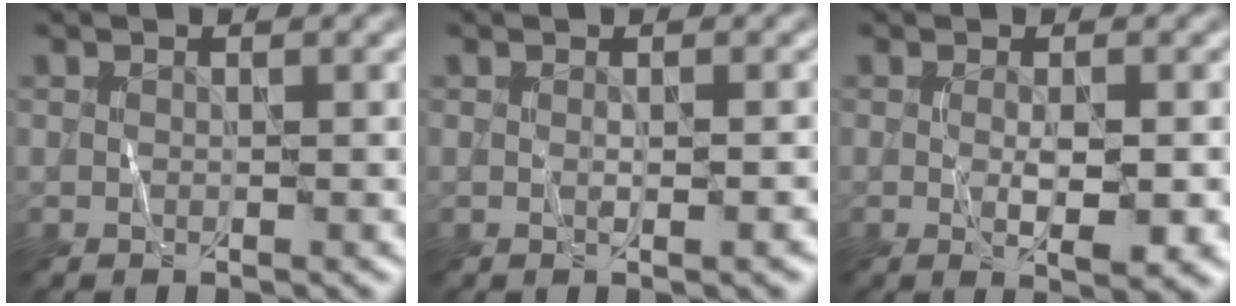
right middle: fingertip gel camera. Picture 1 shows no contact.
{"total": 1.3, "force": [-0.1, 0.3, 1.2], "torque": [-0.016, -0.004, 0.000]}
{"total": 3.3, "force": [-0.4, 0.8, 3.2], "torque": [-0.056, -0.010, -0.002]}